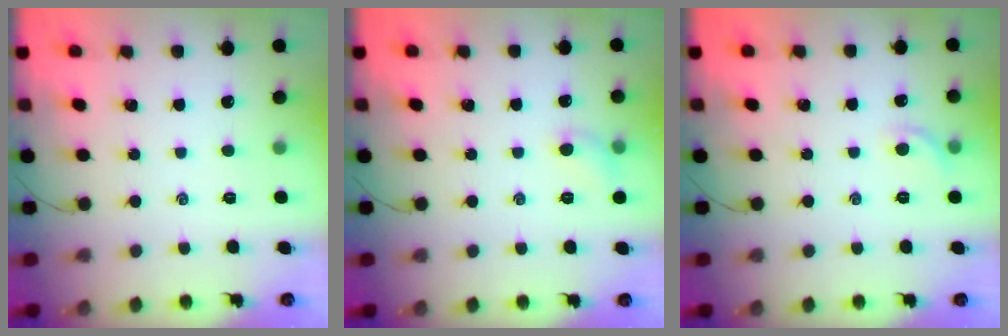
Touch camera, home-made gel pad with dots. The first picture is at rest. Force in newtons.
{"total": 5.2, "press": 5.0, "slide": 1.2}
{"total": 4.7, "press": 4.5, "slide": 1.2}